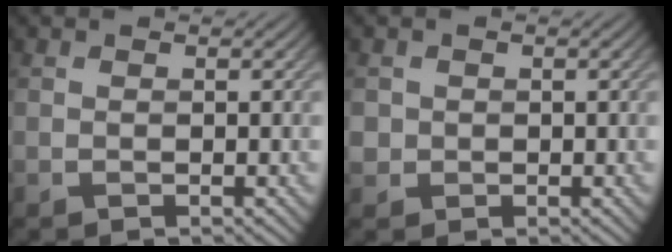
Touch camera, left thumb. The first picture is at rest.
{"total": 1.5, "force": [0.0, 1.5, 0.1], "torque": [-0.003, -0.004, 0.000]}